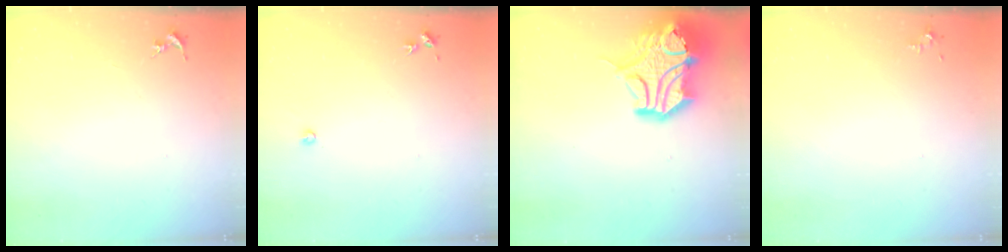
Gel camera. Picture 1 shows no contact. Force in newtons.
{"total": 2.2, "press": 2.2, "slide": 0.3}
{"total": 19.2, "press": 19.0, "slide": 3.0}
{"total": 3.5, "press": 3.4, "slide": 0.5}